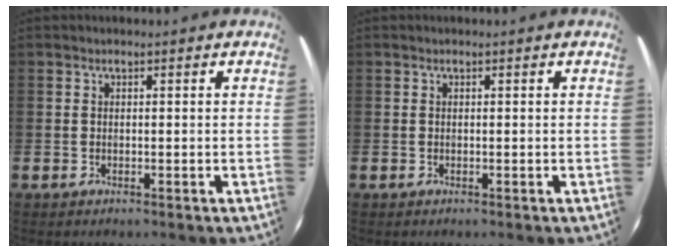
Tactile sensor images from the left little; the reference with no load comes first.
{"total": 0.0}